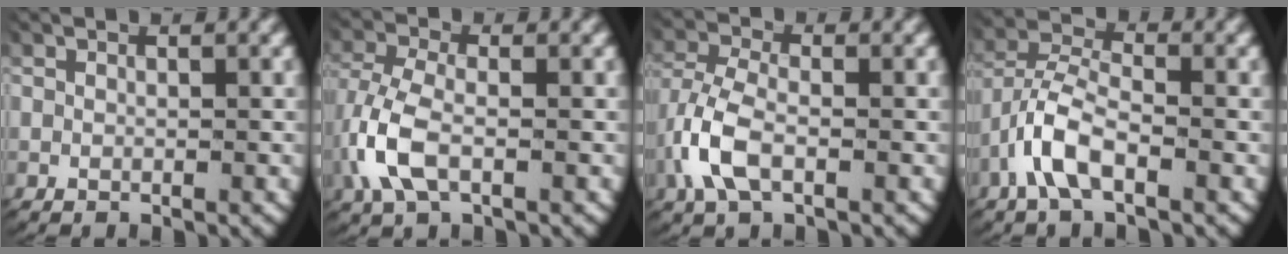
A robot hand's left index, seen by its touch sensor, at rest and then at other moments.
{"total": 5.1, "force": [-1.0, 3.3, 3.8], "torque": [-0.115, -0.022, -0.007]}
{"total": 4.5, "force": [-0.9, 2.8, 3.4], "torque": [-0.093, -0.013, -0.013]}
{"total": 3.8, "force": [-1.3, 2.1, 2.9], "torque": [-0.073, -0.004, -0.026]}